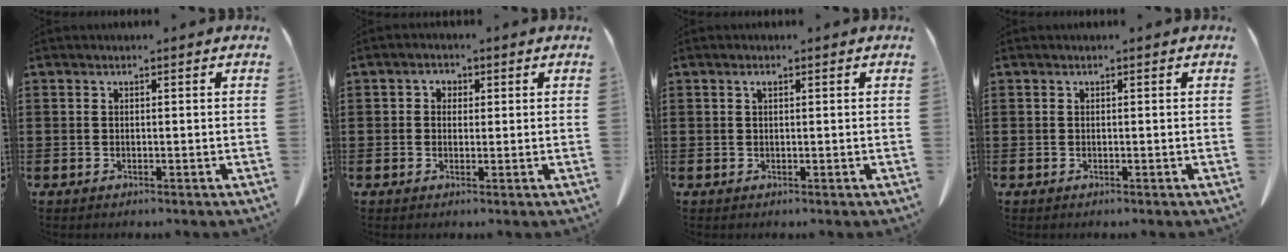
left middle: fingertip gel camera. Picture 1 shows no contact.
{"total": 1.5, "force": [0.0, 1.4, 0.7], "torque": [-0.018, 0.008, -0.001]}
{"total": 0.9, "force": [0.4, 0.3, 0.8], "torque": [-0.008, 0.000, 0.005]}
{"total": 0.0}